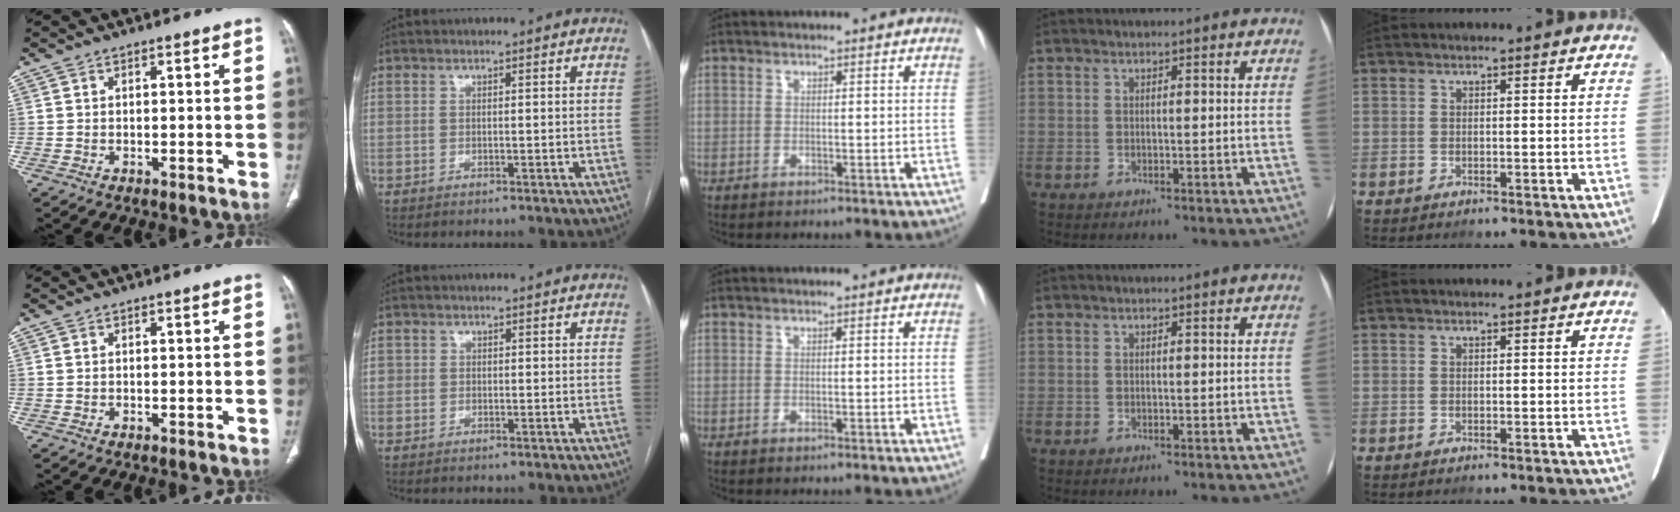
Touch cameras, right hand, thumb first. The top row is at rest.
{"index": {"total": 1.3, "force": [0.0, 1.2, 0.4], "torque": [0.000, 0.007, -0.001]}}